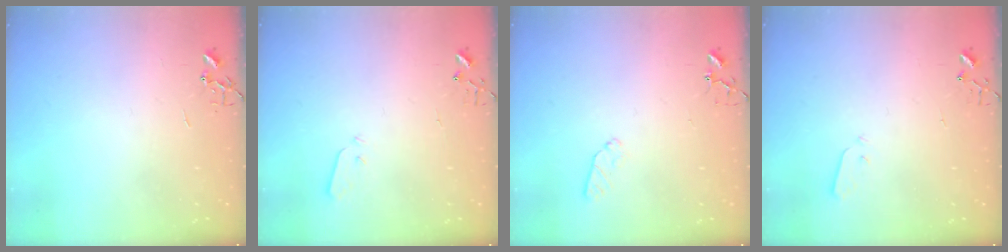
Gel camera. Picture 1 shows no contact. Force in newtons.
{"total": 3.4, "press": 3.3, "slide": 0.7}
{"total": 5.3, "press": 5.2, "slide": 0.7}
{"total": 2.8, "press": 2.7, "slide": 0.4}